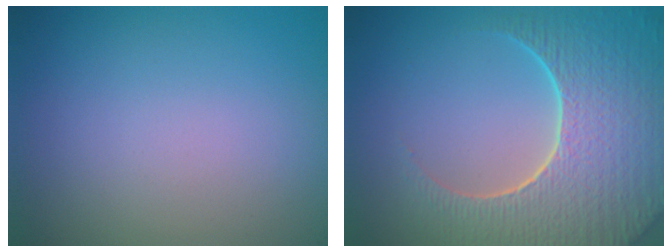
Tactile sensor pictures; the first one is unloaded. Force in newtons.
{"total": 9.2, "press": 6.6, "slide": 6.4}